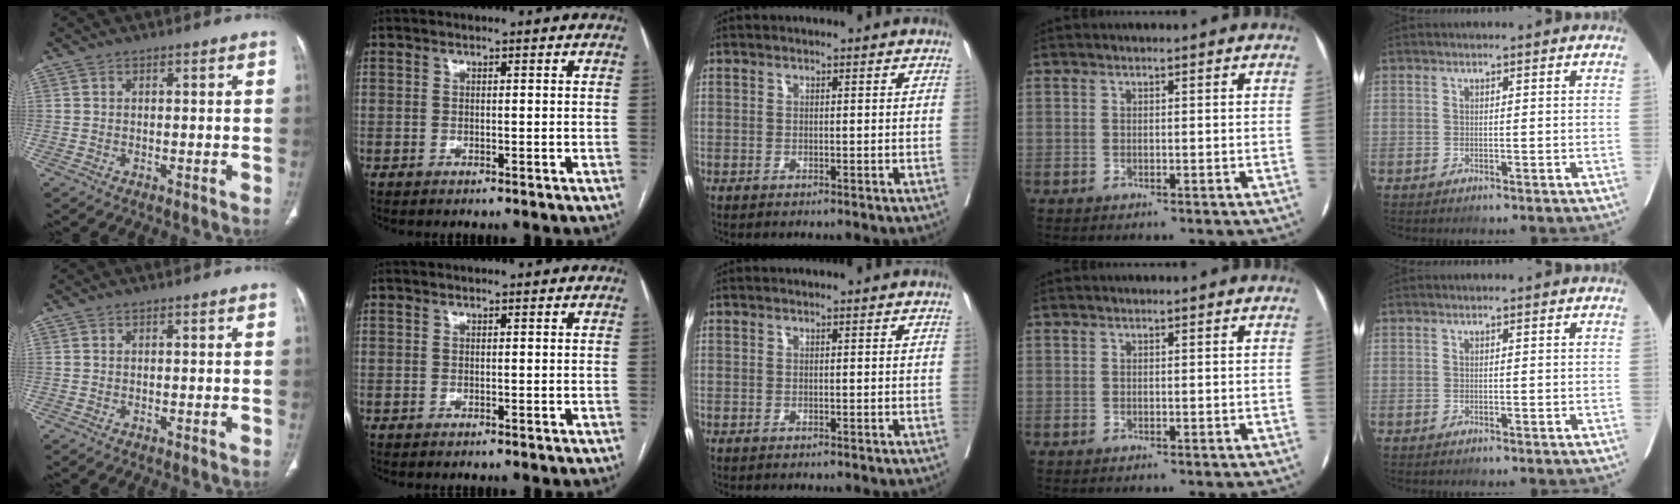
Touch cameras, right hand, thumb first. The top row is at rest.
{}